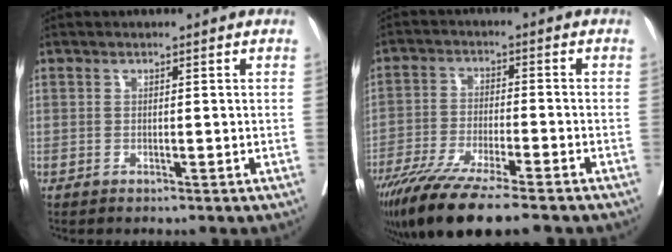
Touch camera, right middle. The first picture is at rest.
{"total": 14.3, "force": [-11.1, 1.2, 9.0], "torque": [-0.157, -0.040, -0.184]}